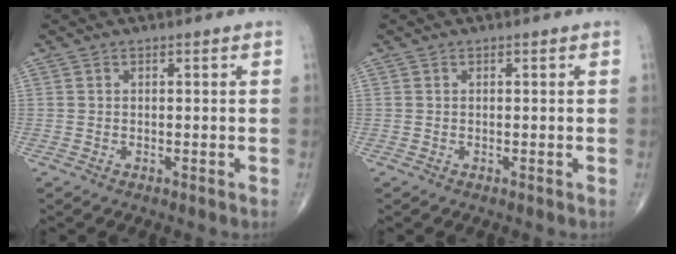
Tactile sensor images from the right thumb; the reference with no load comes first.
{"total": 0.0}